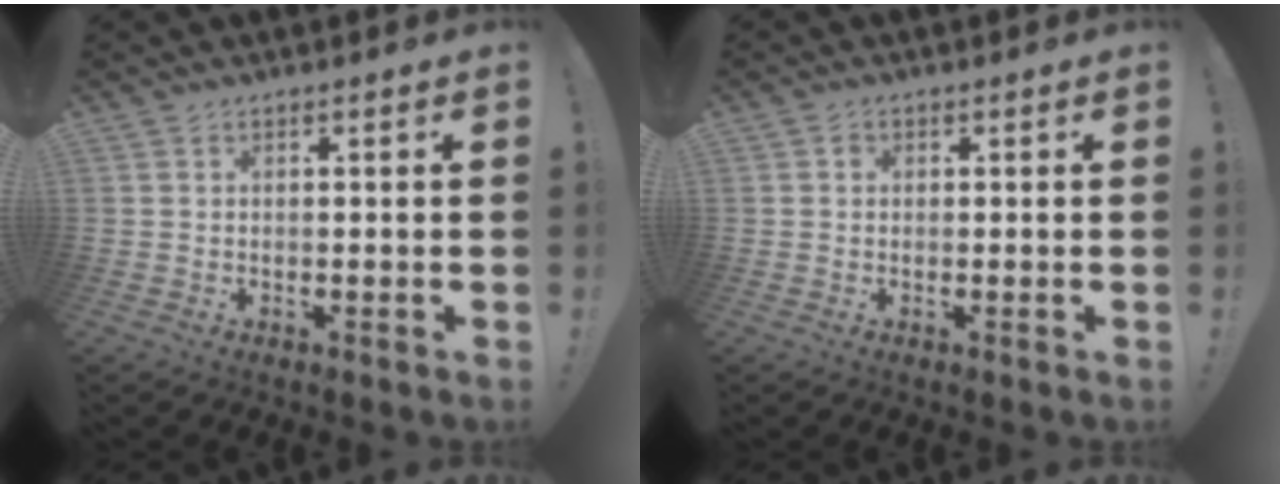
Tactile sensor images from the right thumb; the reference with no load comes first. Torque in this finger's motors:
{"motor_torque": [0.01, 0.19, 0.11, -0.01, 0.03]}